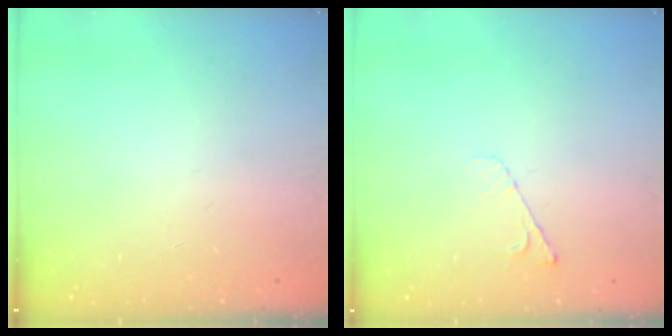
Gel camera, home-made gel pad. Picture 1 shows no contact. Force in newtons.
{"total": 4.5, "press": 4.4, "slide": 0.7}